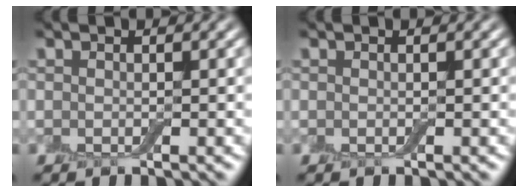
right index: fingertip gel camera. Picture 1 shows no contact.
{"total": 0.0}